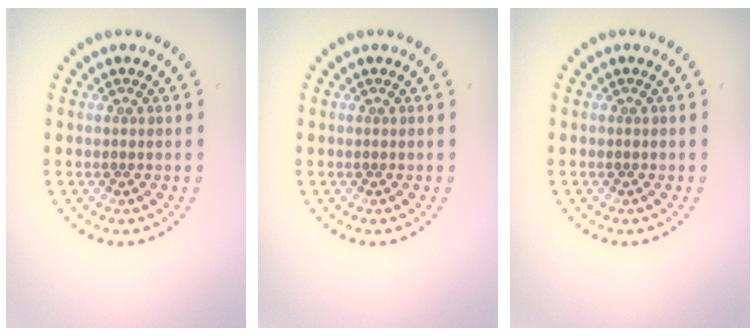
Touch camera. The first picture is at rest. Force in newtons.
{"total": 0.0}
{"total": 0.0}